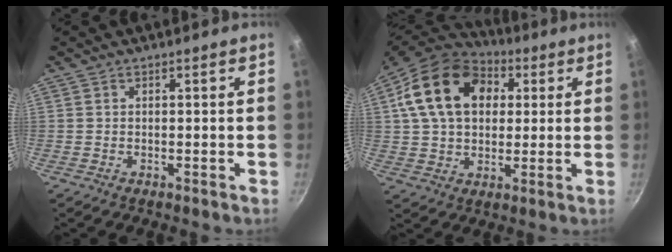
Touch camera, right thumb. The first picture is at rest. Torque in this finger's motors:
{"motor_torque": [0.28, 3.85, 1.66, 0.45, 0.49]}